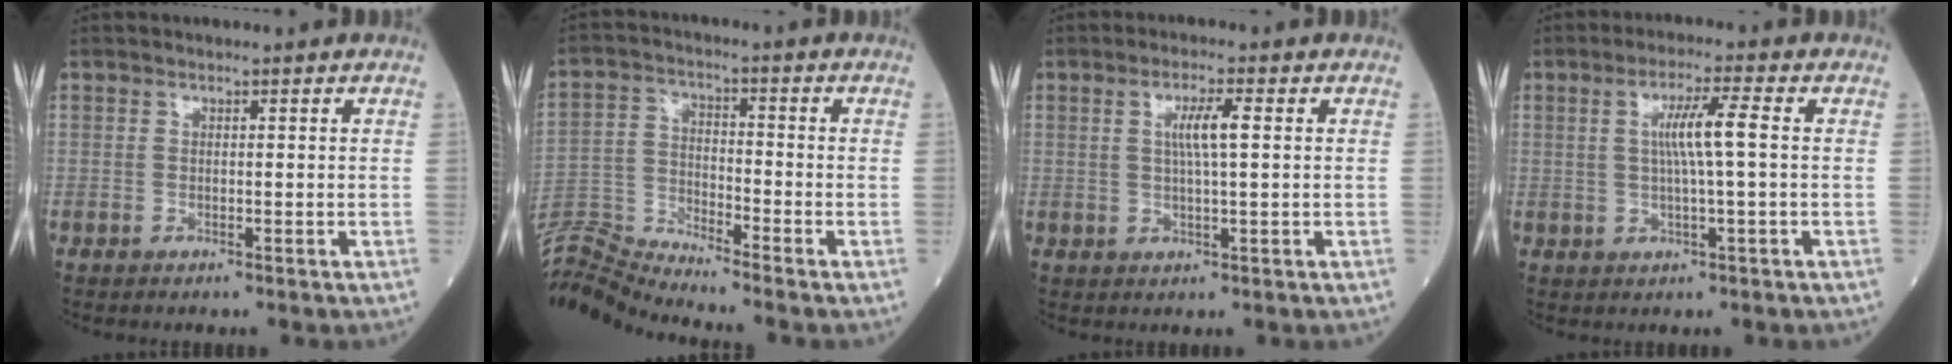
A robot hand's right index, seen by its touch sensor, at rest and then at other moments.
{"total": 9.6, "force": [-9.2, -2.7, 0.2], "torque": [-0.013, 0.013, -0.178]}
{"total": 4.4, "force": [0.9, 0.1, 4.3], "torque": [-0.079, 0.001, 0.016]}
{"total": 5.8, "force": [0.7, -0.4, 5.7], "torque": [-0.106, 0.005, 0.014]}